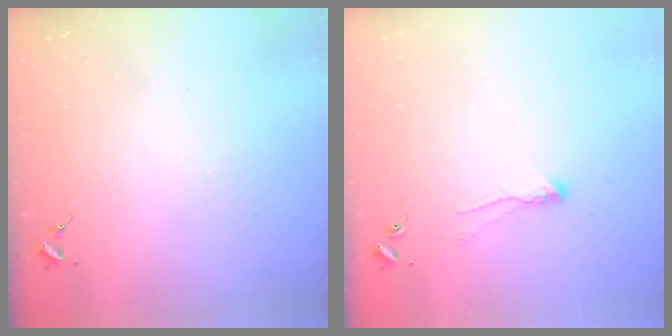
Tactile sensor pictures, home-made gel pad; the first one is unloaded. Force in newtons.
{"total": 5.6, "press": 5.6, "slide": 0.8}